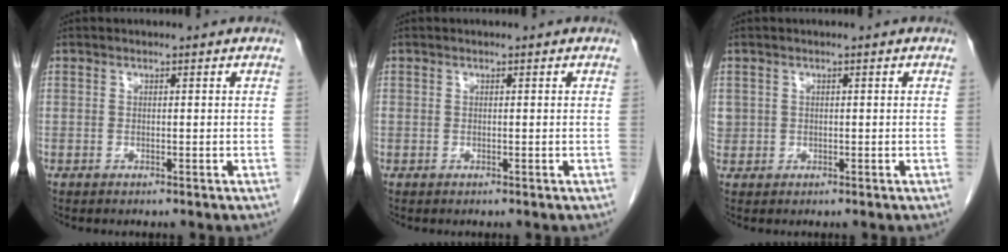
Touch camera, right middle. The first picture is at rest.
{"total": 0.0}
{"total": 1.9, "force": [0.3, 1.8, 0.4], "torque": [-0.003, 0.011, 0.009]}